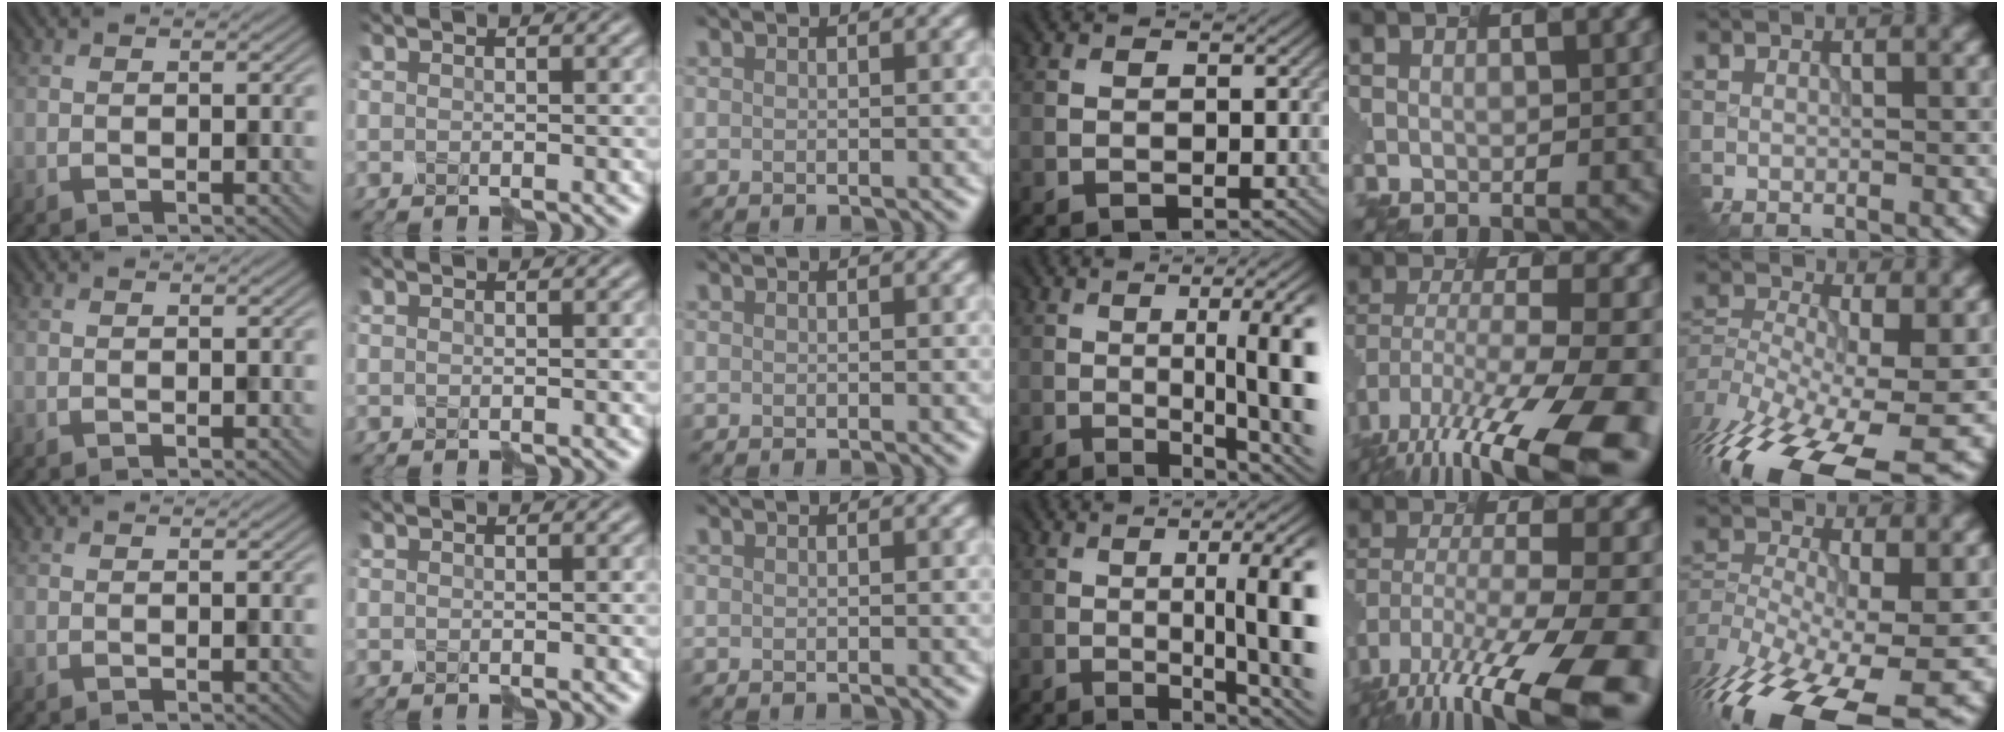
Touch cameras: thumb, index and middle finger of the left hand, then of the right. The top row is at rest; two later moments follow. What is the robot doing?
{"motion": "shake", "object": "plastic piggy bank"}